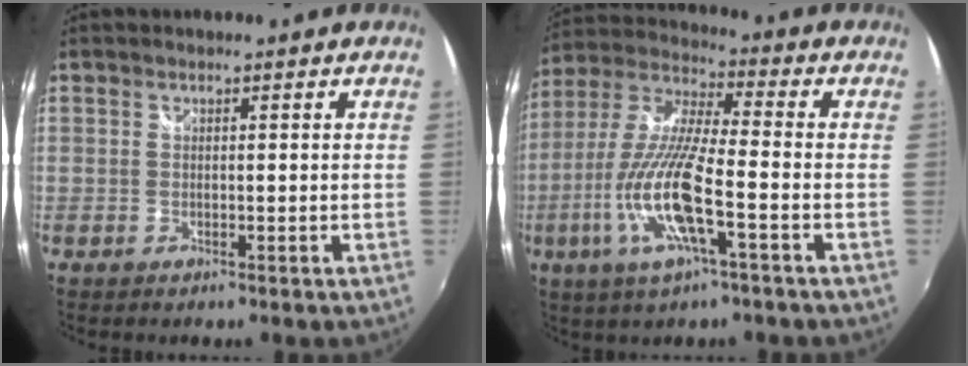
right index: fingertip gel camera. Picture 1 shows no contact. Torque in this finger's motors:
{"motor_torque": [2.14, 0.00, 1.05, 0.21]}